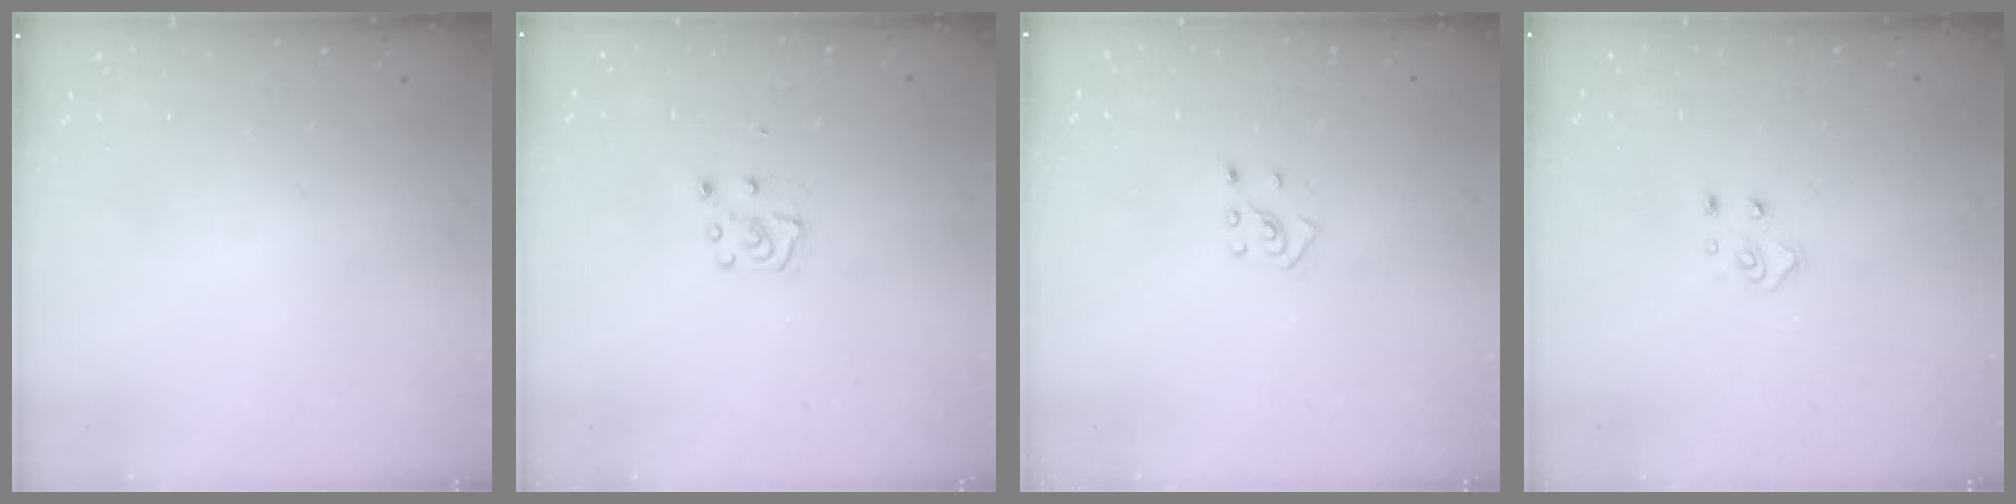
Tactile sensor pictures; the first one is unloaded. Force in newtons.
{"total": 5.1, "press": 5.0, "slide": 0.6}
{"total": 2.7, "press": 2.6, "slide": 0.9}
{"total": 4.8, "press": 4.8, "slide": 0.5}